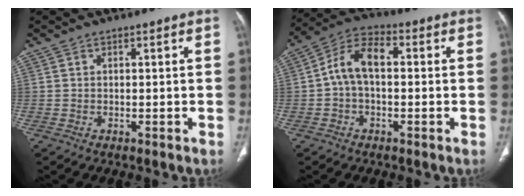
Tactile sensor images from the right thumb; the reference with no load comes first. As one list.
[{"total": 8.6, "force": [0.2, 5.1, 6.9], "torque": [-0.123, 0.030, -0.008]}]